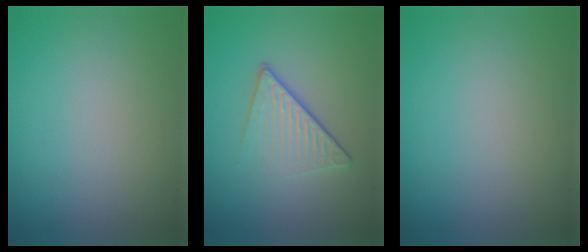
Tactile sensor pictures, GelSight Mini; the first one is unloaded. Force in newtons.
{"total": 4.1, "press": 2.8, "slide": 3.1}
{"total": 0.0}